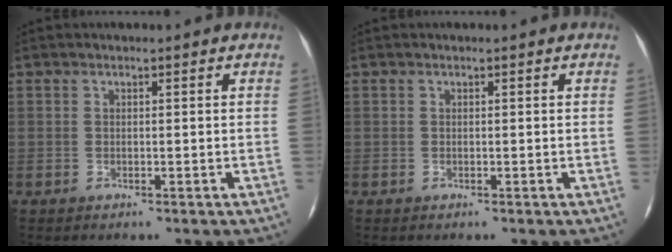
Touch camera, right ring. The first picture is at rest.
{"total": 0.0}